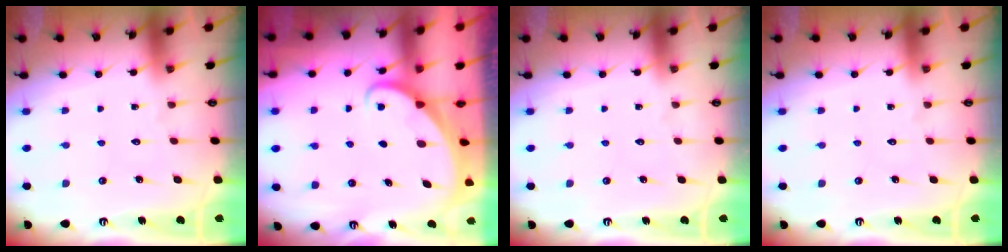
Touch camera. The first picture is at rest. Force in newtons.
{"total": 1.8, "press": 1.8, "slide": 0.1}
{"total": 0.0}
{"total": 0.0}